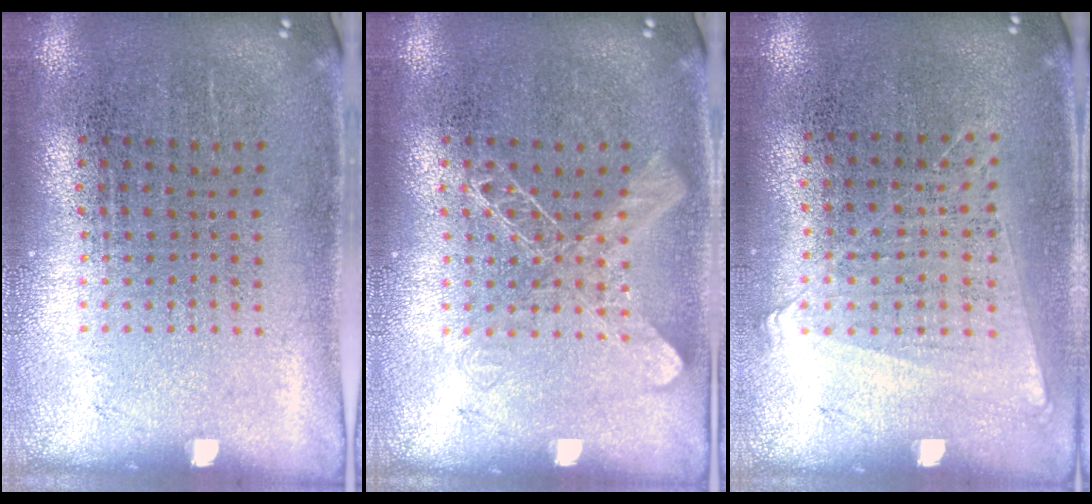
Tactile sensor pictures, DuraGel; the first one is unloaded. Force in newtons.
{"total": 1.7, "press": 1.7, "slide": 0.4}
{"total": 1.0, "press": 0.9, "slide": 0.4}